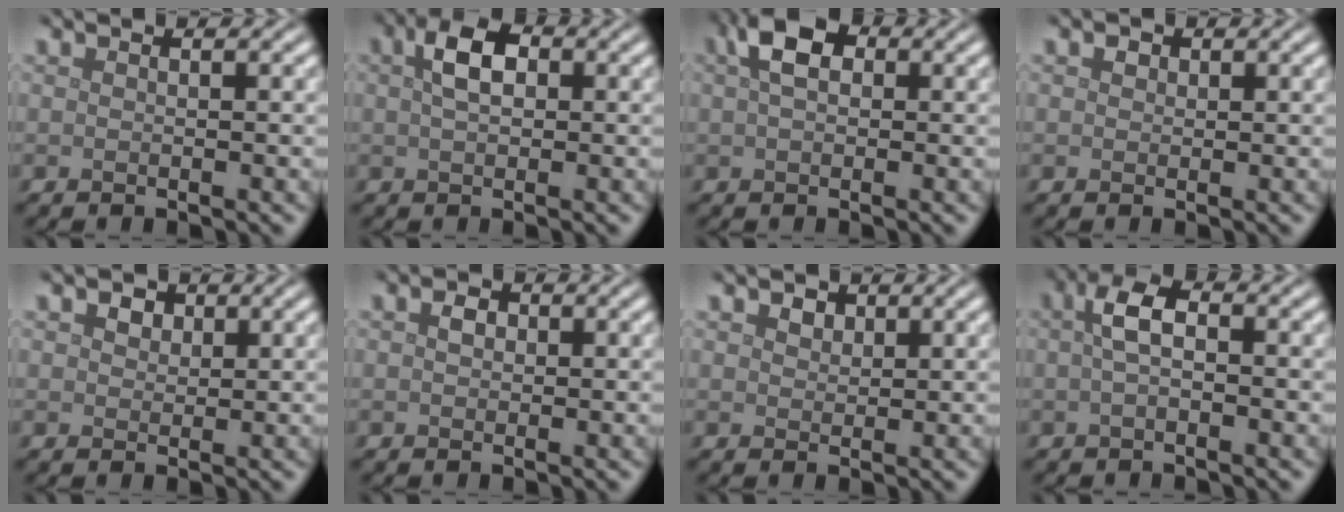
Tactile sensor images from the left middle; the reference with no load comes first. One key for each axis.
{"total": 3.5, "fx": 0.9, "fy": 2.1, "fz": 2.7, "tx": -0.049, "ty": 0.011, "tz": 0.009}
{"total": 4.1, "fx": 1.4, "fy": 2.6, "fz": 2.9, "tx": -0.054, "ty": 0.009, "tz": 0.015}
{"total": 0.8, "fx": 0.3, "fy": 0.7, "fz": 0.3, "tx": -0.005, "ty": -0.001, "tz": 0.002}
{"total": 1.9, "fx": 1.1, "fy": 1.4, "fz": 0.9, "tx": -0.013, "ty": 0.000, "tz": 0.012}
{"total": 1.2, "fx": 0.2, "fy": 1.0, "fz": 0.6, "tx": -0.011, "ty": 0.002, "tz": -0.002}
{"total": 1.2, "fx": 0.8, "fy": 0.9, "fz": 0.4, "tx": -0.009, "ty": 0.001, "tz": 0.013}
{"total": 2.7, "fx": 0.0, "fy": 1.2, "fz": 2.4, "tx": -0.046, "ty": 0.006, "tz": -0.007}